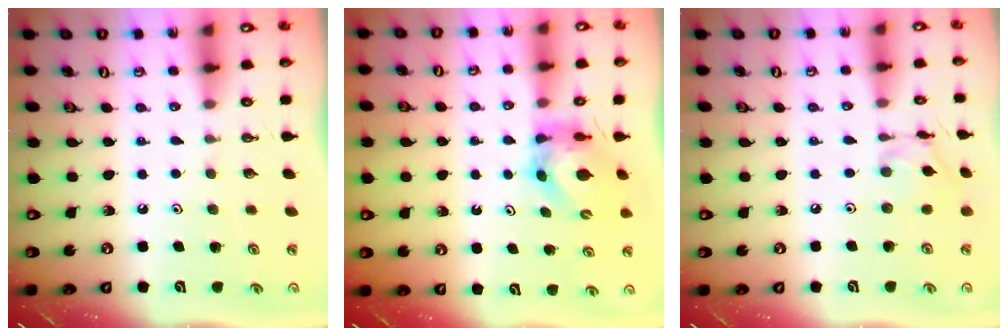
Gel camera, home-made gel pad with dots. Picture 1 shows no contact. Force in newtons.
{"total": 5.7, "press": 5.7, "slide": 0.5}
{"total": 8.8, "press": 8.8, "slide": 0.5}